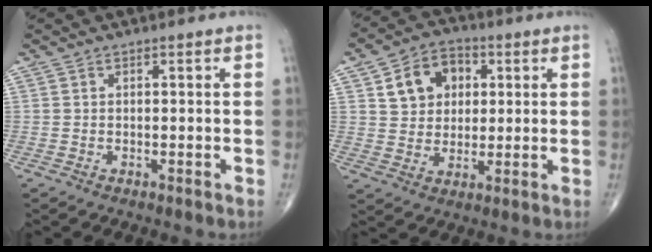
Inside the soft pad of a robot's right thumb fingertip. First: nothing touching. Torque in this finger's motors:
{"motor_torque": [-0.45, 0.79, 0.30, 0.07, 0.07]}